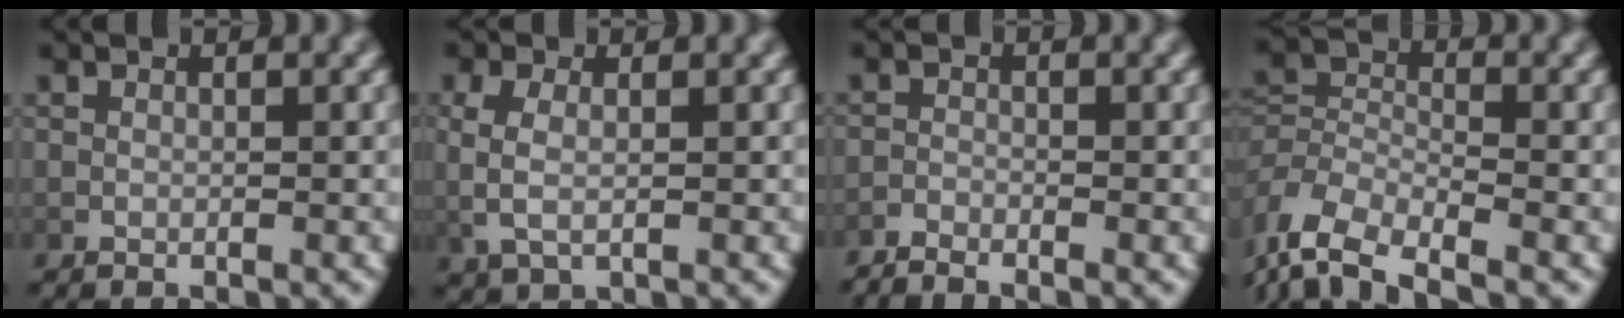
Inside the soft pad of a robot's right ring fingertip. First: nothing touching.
{"total": 3.1, "force": [0.5, 1.8, 2.5], "torque": [-0.060, -0.003, 0.018]}
{"total": 2.1, "force": [-2.0, 0.2, 0.0], "torque": [0.000, -0.010, -0.038]}
{"total": 7.2, "force": [-4.3, 4.8, 3.0], "torque": [-0.093, -0.040, -0.065]}